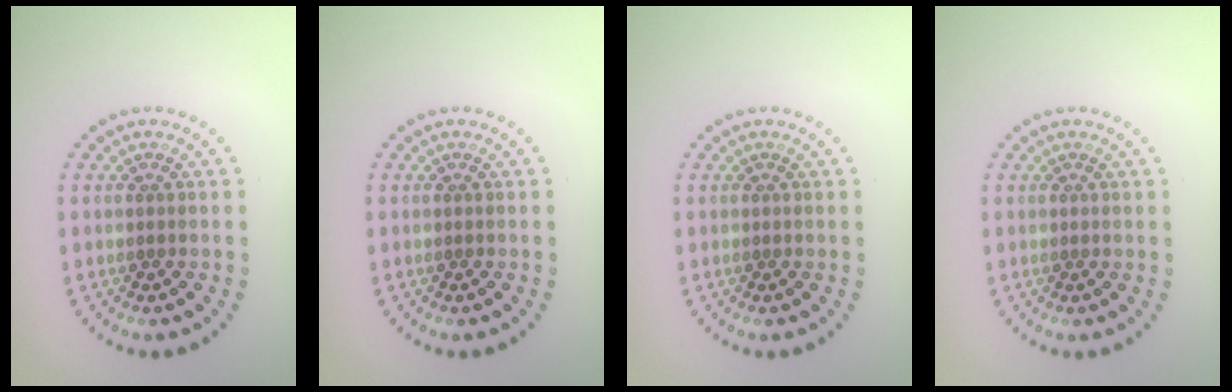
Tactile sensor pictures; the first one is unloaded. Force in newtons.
{"total": 0.0}
{"total": 0.0}
{"total": 0.0}